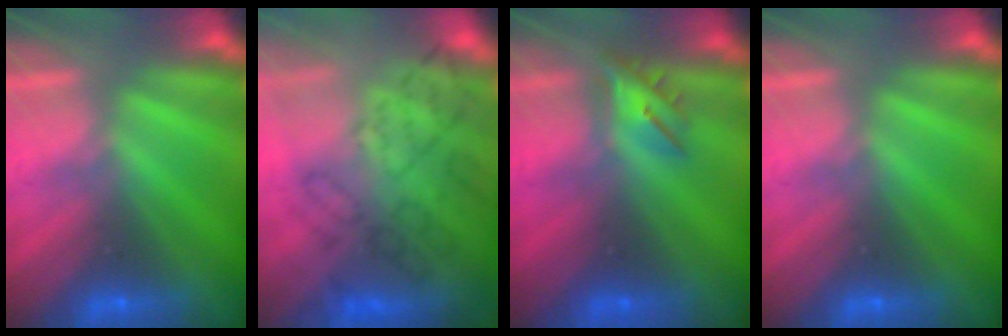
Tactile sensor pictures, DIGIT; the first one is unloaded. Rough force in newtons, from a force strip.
{"total": 11.3}
{"total": 4.4}
{"total": 0.0}